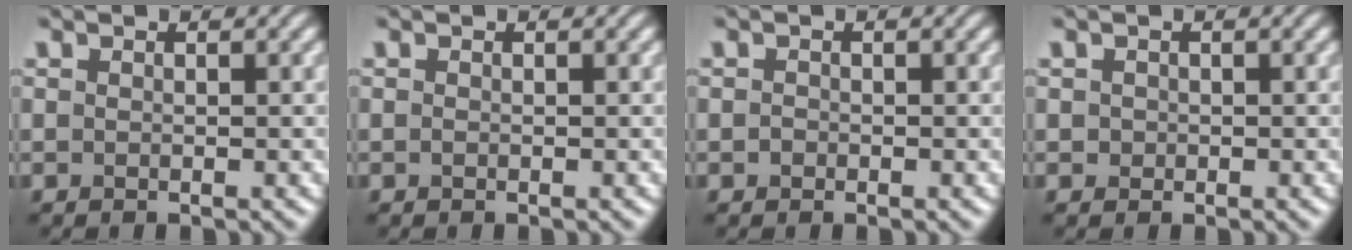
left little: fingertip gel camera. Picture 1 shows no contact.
{"total": 0.0}
{"total": 0.6, "force": [-0.2, 0.5, 0.2], "torque": [-0.002, -0.003, -0.006]}
{"total": 0.7, "force": [0.0, 0.7, 0.2], "torque": [0.001, -0.001, -0.002]}